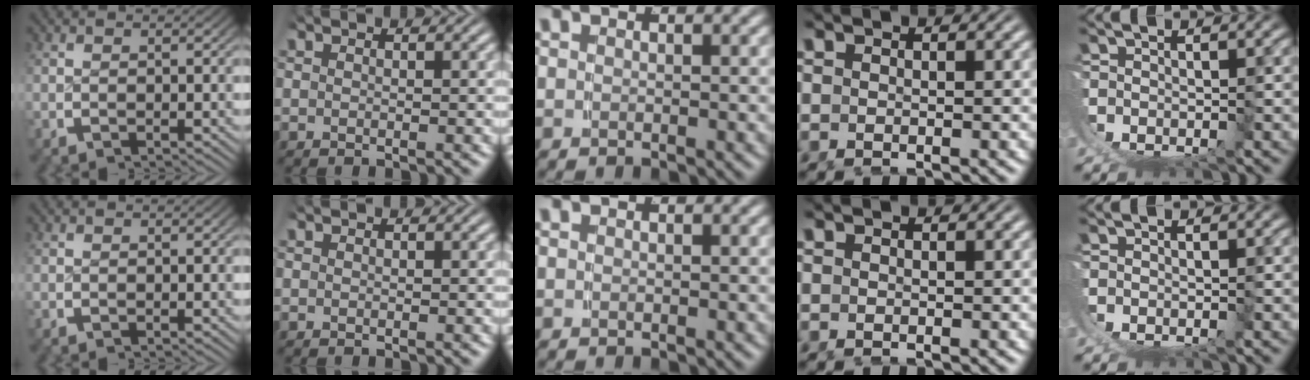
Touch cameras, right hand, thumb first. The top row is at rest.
{}